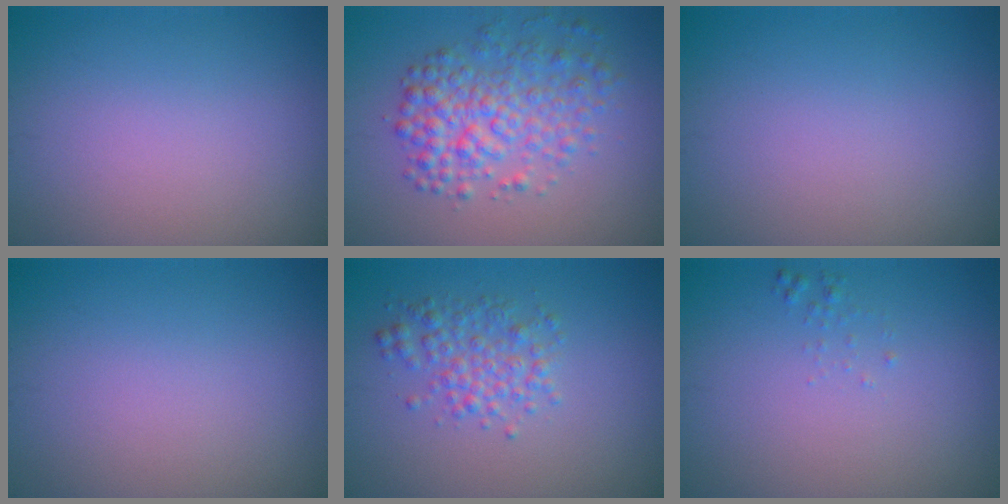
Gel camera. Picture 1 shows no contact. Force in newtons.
{"total": 5.0, "press": 5.0, "slide": 0.1}
{"total": 0.0}
{"total": 0.0}
{"total": 2.9, "press": 2.9, "slide": 0.0}
{"total": 0.5, "press": 0.5, "slide": 0.0}